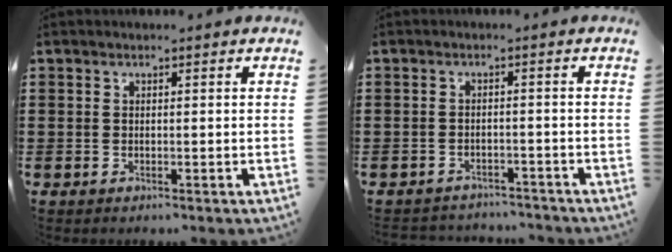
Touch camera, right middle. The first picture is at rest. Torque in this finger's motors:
{"motor_torque": [0.08, 0.05, -0.01, 0.00]}